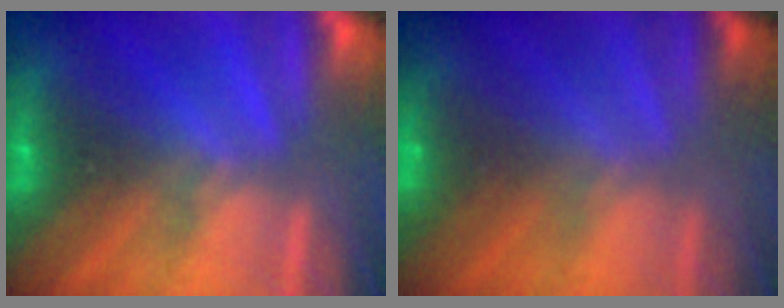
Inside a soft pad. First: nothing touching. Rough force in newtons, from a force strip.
{"total": 2.3}